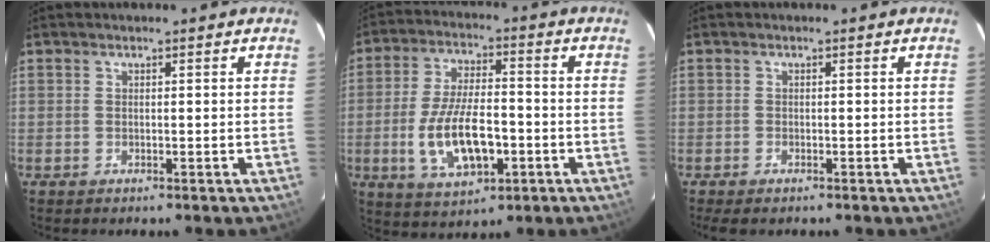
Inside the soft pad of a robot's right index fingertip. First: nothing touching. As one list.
[{"total": 13.5, "force": [-3.7, 6.0, 11.5], "torque": [-0.234, -0.007, -0.055]}, {"total": 2.5, "force": [-1.9, 1.0, 1.1], "torque": [-0.029, -0.006, -0.036]}]